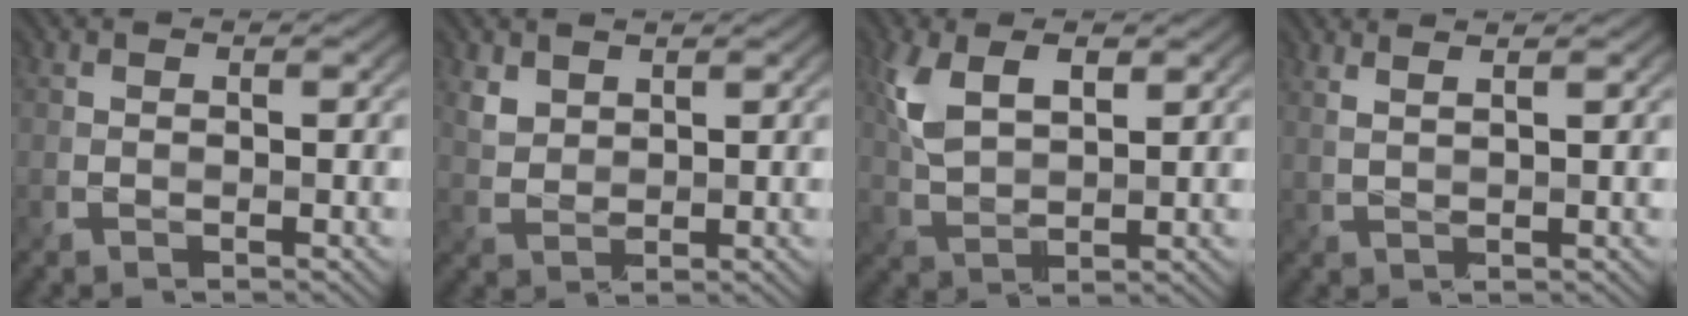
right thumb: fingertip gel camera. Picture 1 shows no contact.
{"total": 2.8, "force": [2.0, 1.6, 1.0], "torque": [-0.034, -0.002, 0.051]}
{"total": 6.8, "force": [2.8, 3.4, 5.1], "torque": [-0.122, 0.001, 0.057]}
{"total": 3.1, "force": [2.3, 0.9, 1.9], "torque": [-0.018, 0.004, 0.026]}